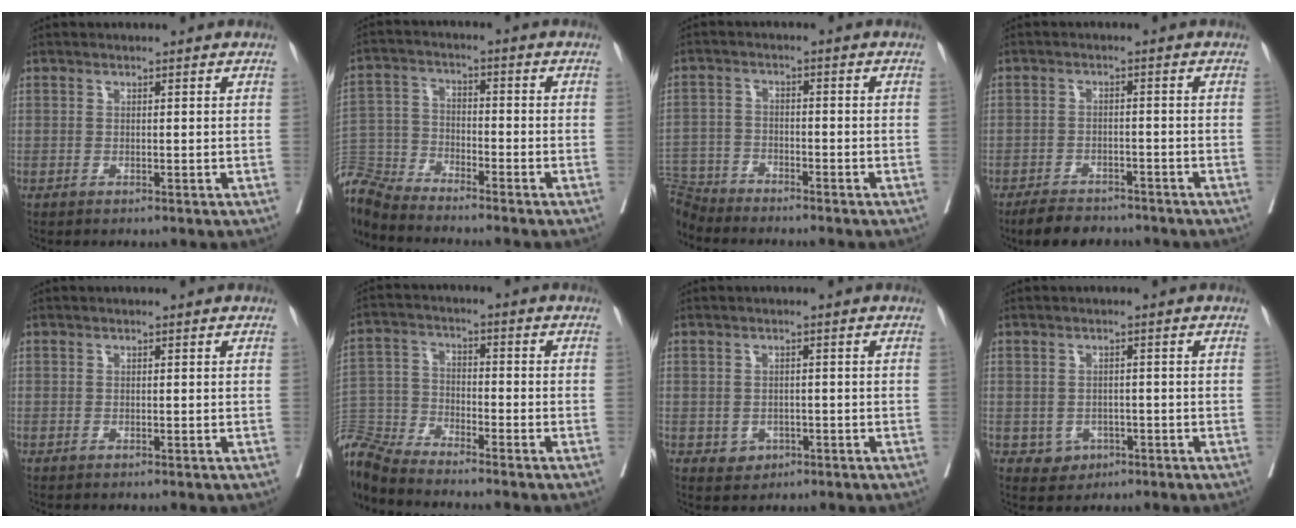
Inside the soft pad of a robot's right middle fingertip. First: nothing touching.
{"total": 8.6, "force": [-8.5, 0.8, 0.4], "torque": [-0.013, 0.005, -0.171]}
{"total": 7.4, "force": [-7.3, 1.2, 0.0], "torque": [-0.003, 0.002, -0.139]}
{"total": 6.7, "force": [-5.8, 2.4, 2.3], "torque": [-0.033, -0.006, -0.088]}
{"total": 0.0}
{"total": 9.8, "force": [-9.7, 0.6, 1.3], "torque": [-0.031, 0.008, -0.190]}
{"total": 2.4, "force": [-0.9, 2.1, 0.8], "torque": [-0.007, 0.005, -0.005]}
{"total": 3.2, "force": [-1.2, 2.8, 0.9], "torque": [-0.006, 0.006, -0.011]}